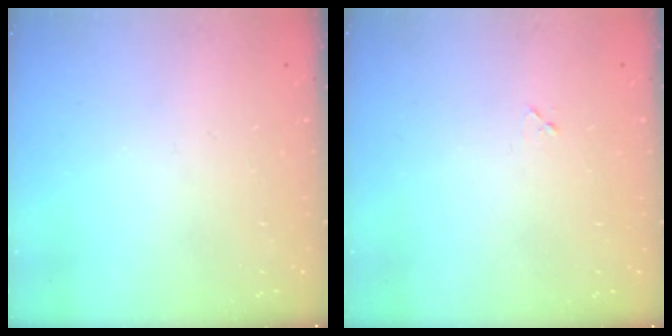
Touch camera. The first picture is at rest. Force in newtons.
{"total": 2.2, "press": 2.2, "slide": 0.1}